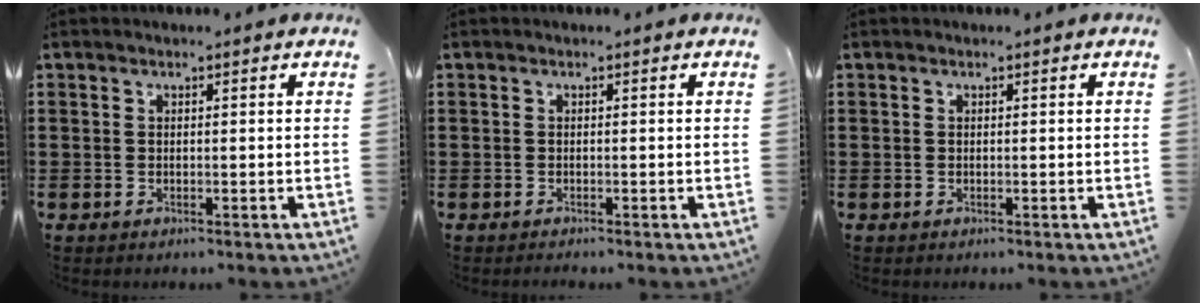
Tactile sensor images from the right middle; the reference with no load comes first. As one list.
[{"total": 0.0}, {"total": 0.0}]